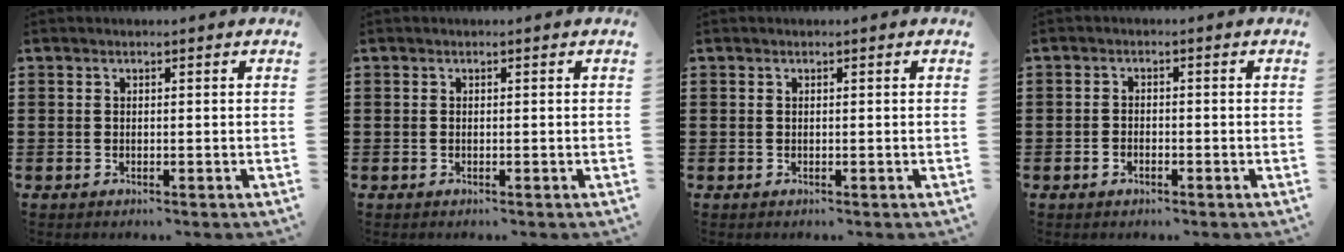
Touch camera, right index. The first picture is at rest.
{"total": 0.0}
{"total": 0.0}
{"total": 1.1, "force": [-0.8, 0.7, 0.4], "torque": [-0.010, -0.001, -0.016]}